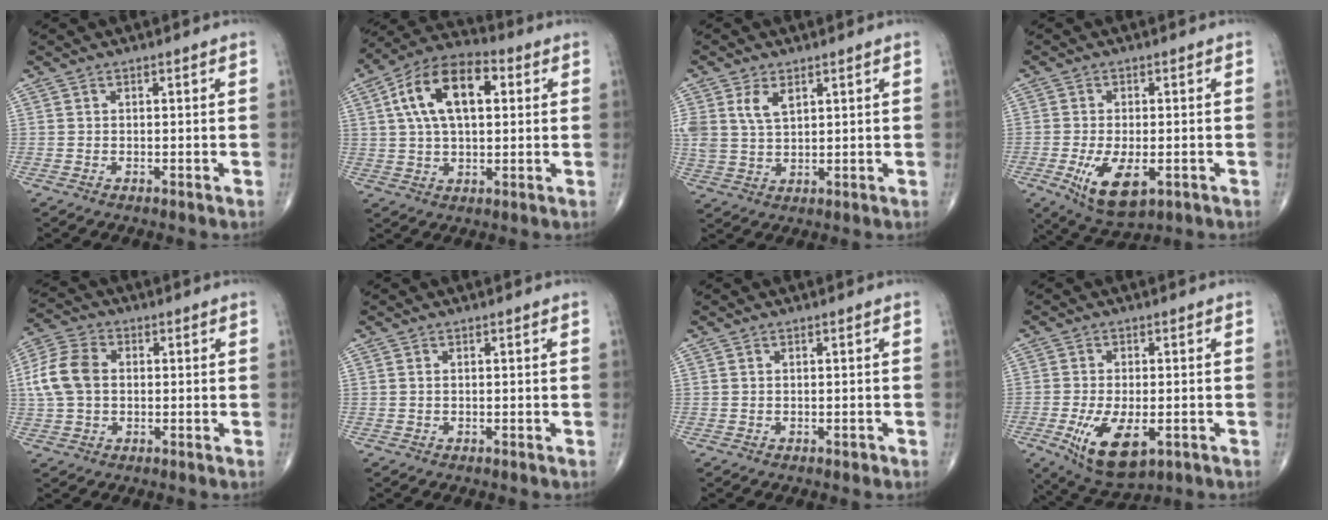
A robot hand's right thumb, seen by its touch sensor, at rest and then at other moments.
{"total": 15.2, "force": [3.9, 8.1, 12.2], "torque": [-0.208, 0.023, 0.061]}
{"total": 6.2, "force": [2.7, 3.6, 4.2], "torque": [-0.081, -0.005, 0.063]}
{"total": 9.4, "force": [-3.1, 4.4, 7.7], "torque": [-0.139, -0.013, -0.042]}
{"total": 9.4, "force": [0.7, 6.7, 6.5], "torque": [-0.135, 0.019, 0.009]}
{"total": 0.0}
{"total": 0.5, "force": [-0.2, 0.4, 0.3], "torque": [-0.002, 0.000, -0.004]}
{"total": 11.0, "force": [-3.6, 5.2, 9.0], "torque": [-0.159, -0.013, -0.050]}